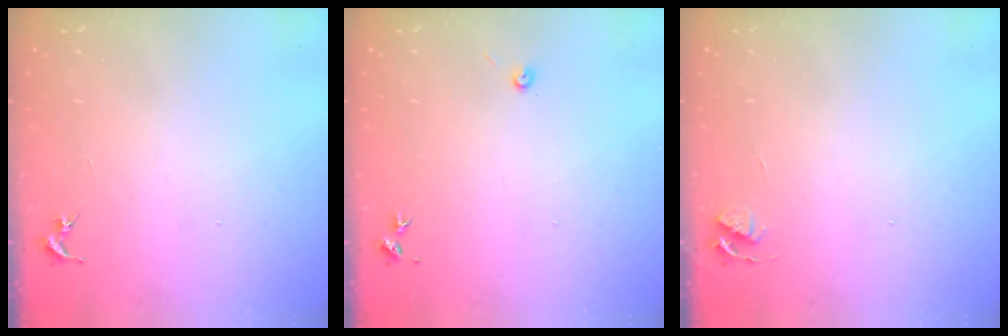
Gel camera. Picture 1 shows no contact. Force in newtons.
{"total": 3.5, "press": 3.5, "slide": 0.3}
{"total": 3.5, "press": 3.4, "slide": 0.5}